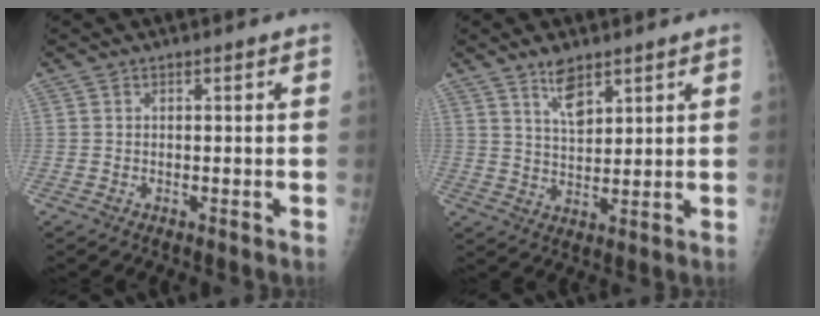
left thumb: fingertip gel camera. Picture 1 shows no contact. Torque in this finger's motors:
{"motor_torque": [0.08, 0.24, -0.15, -0.32, -0.03]}